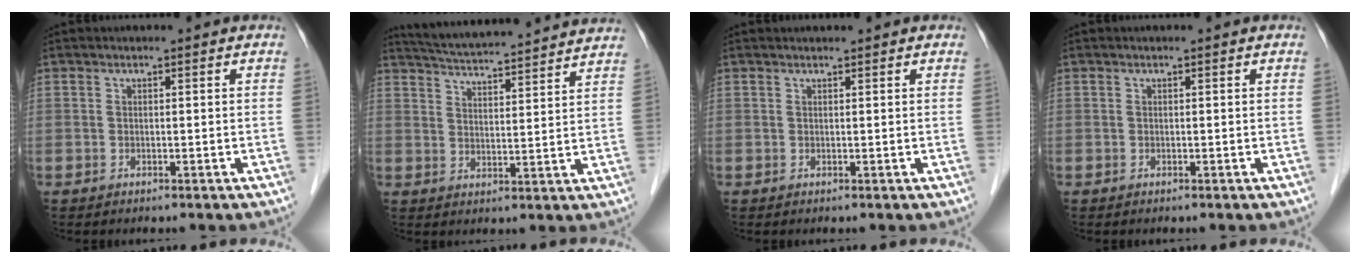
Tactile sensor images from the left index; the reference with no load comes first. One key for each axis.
{"total": 18.6, "fx": 17.4, "fy": 0.7, "fz": 6.5, "tx": -0.113, "ty": 0.017, "tz": 0.242}
{"total": 1.1, "fx": 1.0, "fy": 0.2, "fz": 0.4, "tx": -0.008, "ty": 0.016, "tz": 0.018}
{"total": 0.0}